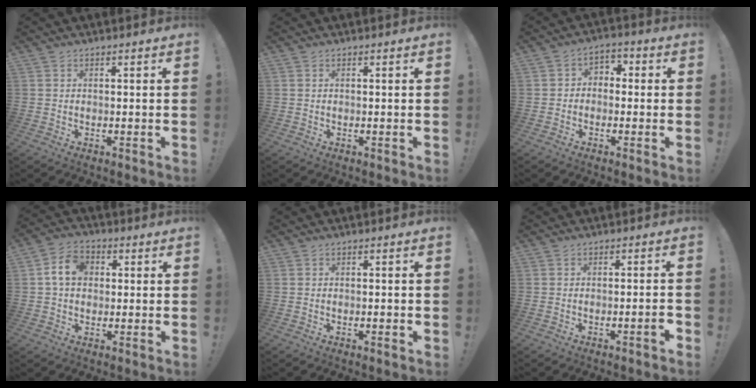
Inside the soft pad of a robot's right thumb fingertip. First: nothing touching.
{"total": 0.0}
{"total": 4.2, "force": [-2.2, 3.2, 1.5], "torque": [-0.021, 0.024, -0.040]}
{"total": 8.5, "force": [1.5, 6.4, 5.3], "torque": [-0.083, 0.014, 0.031]}
{"total": 0.9, "force": [-0.3, 0.3, 0.8], "torque": [-0.010, 0.002, -0.004]}
{"total": 3.7, "force": [-1.3, 0.1, 3.5], "torque": [-0.052, -0.001, -0.020]}